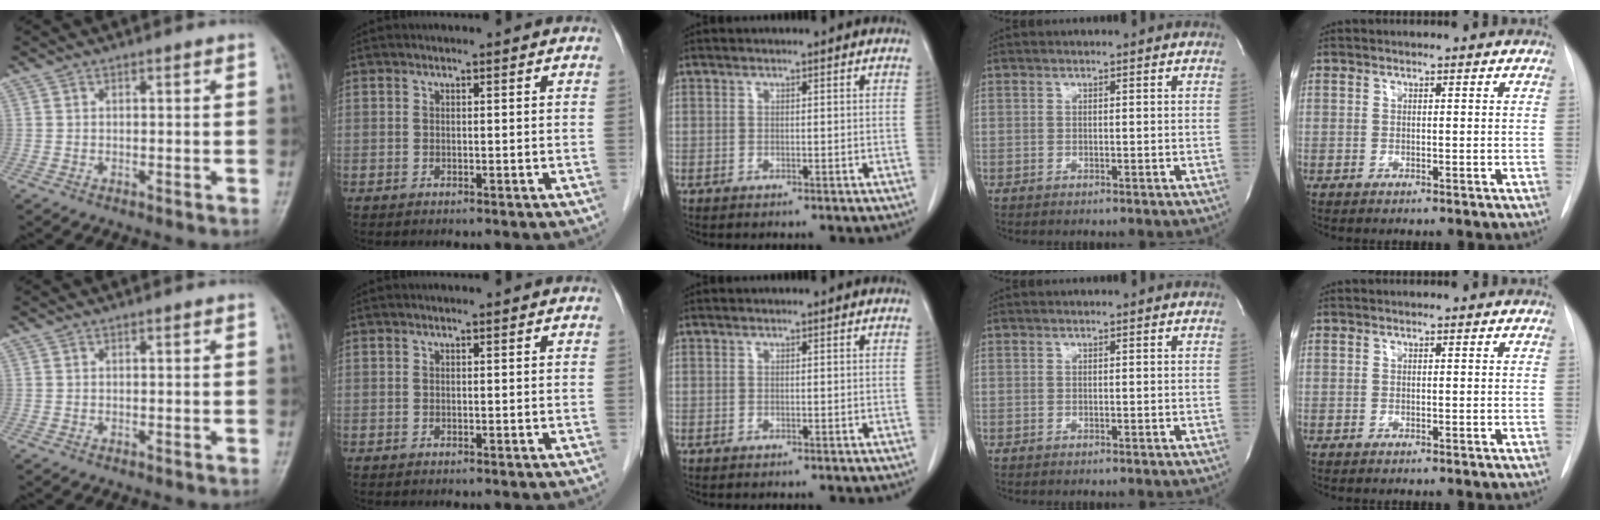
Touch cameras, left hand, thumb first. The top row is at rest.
{}